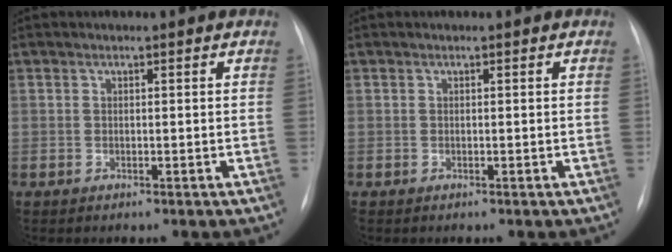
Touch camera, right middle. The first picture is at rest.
{"total": 0.0}